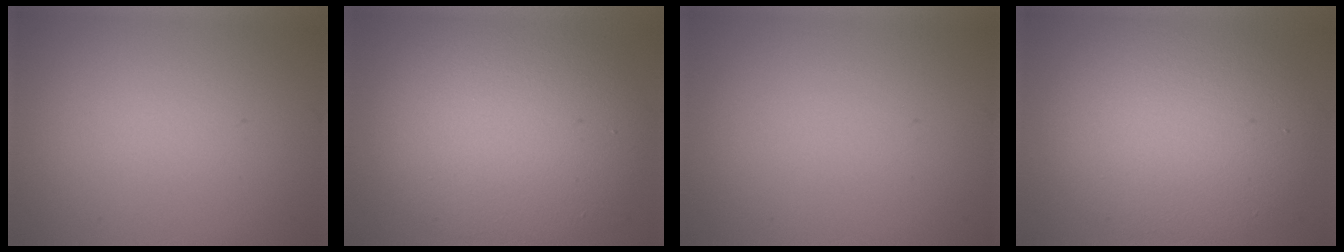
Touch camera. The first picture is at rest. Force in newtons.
{"total": 9.8, "press": 9.8, "slide": 1.1}
{"total": 0.0}
{"total": 8.8, "press": 8.8, "slide": 0.6}